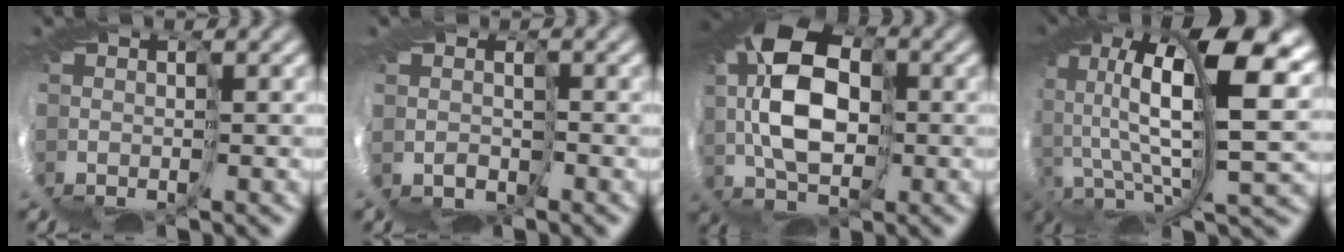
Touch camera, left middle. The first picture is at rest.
{"total": 1.8, "force": [1.3, -0.3, -1.2], "torque": [0.031, 0.001, 0.019]}
{"total": 8.5, "force": [2.2, 4.5, 6.8], "torque": [-0.146, 0.017, 0.028]}
{"total": 13.2, "force": [5.1, 4.7, 11.2], "torque": [-0.240, 0.001, 0.102]}